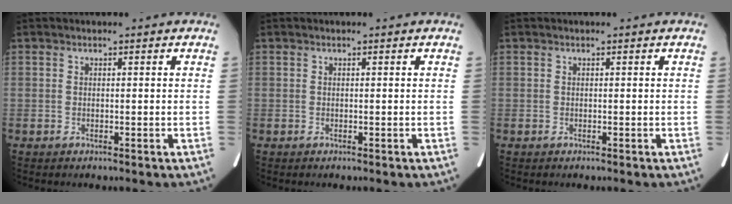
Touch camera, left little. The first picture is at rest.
{"total": 0.0}
{"total": 0.0}